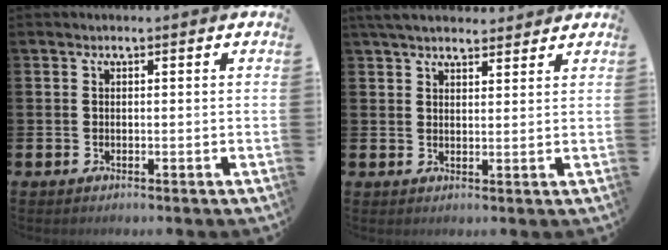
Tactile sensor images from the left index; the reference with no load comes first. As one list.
[{"total": 4.4, "force": [4.1, 1.2, 1.0], "torque": [-0.024, -0.014, 0.075]}]